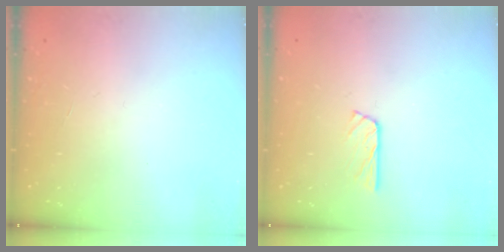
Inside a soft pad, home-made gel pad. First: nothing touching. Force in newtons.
{"total": 3.9, "press": 3.9, "slide": 0.4}